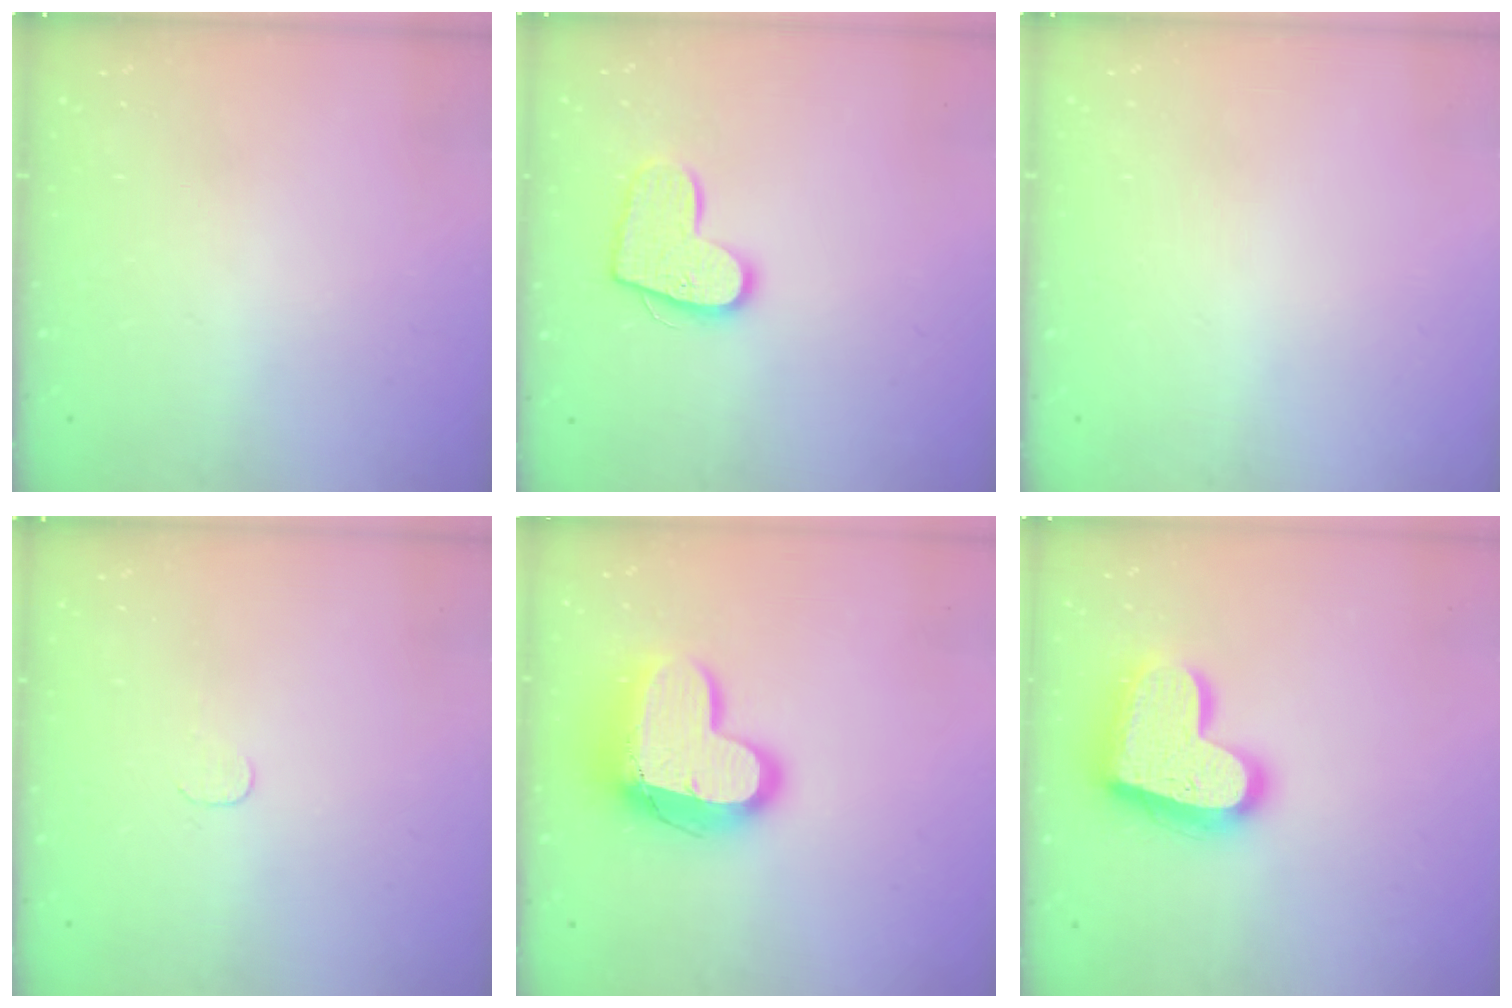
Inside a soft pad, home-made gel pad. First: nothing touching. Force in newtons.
{"total": 13.0, "press": 13.0, "slide": 0.9}
{"total": 0.0}
{"total": 3.1, "press": 3.1, "slide": 0.3}
{"total": 17.2, "press": 17.1, "slide": 1.5}
{"total": 20.4, "press": 20.3, "slide": 1.7}